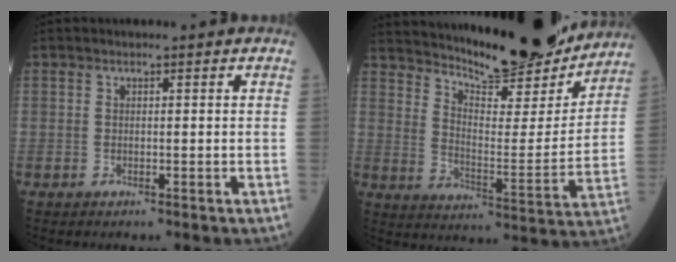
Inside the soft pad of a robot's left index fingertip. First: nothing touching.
{"total": 21.0, "force": [19.3, 3.2, 7.6], "torque": [-0.124, -0.036, 0.274]}